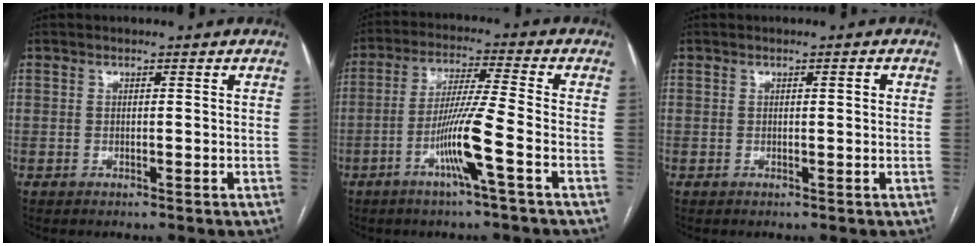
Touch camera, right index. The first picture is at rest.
{"total": 9.1, "force": [-3.8, -1.2, 8.2], "torque": [-0.160, -0.004, -0.074]}
{"total": 0.8, "force": [0.2, 0.1, 0.8], "torque": [-0.011, 0.003, 0.001]}